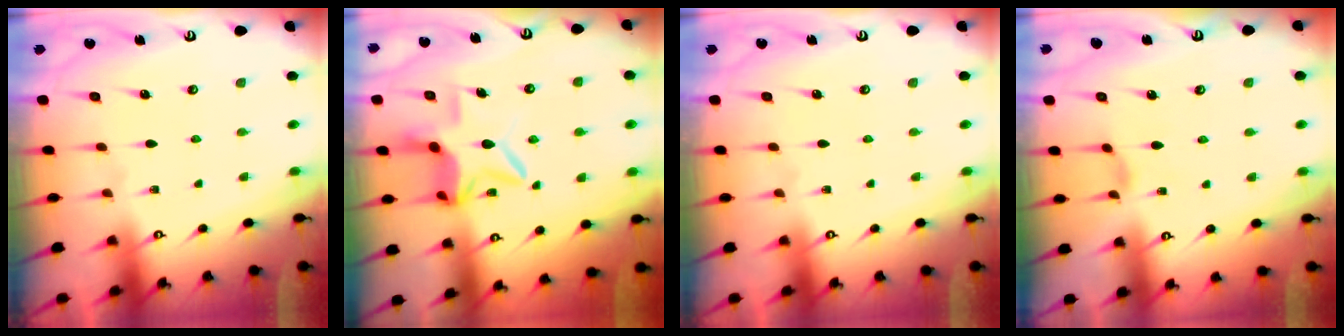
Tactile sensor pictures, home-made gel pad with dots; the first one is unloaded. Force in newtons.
{"total": 9.2, "press": 9.1, "slide": 1.0}
{"total": 0.0}
{"total": 0.0}